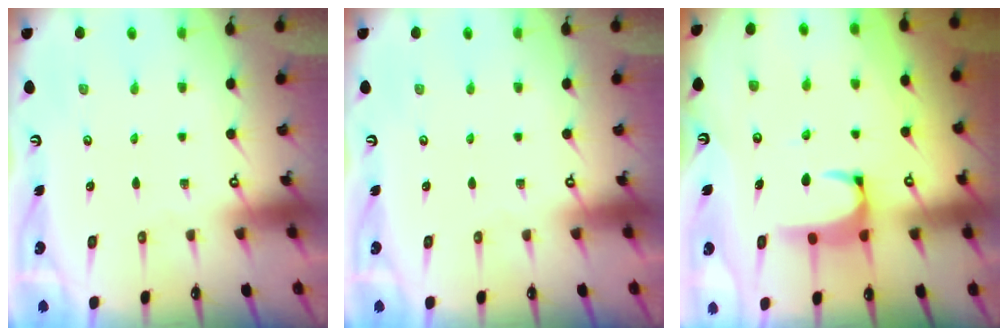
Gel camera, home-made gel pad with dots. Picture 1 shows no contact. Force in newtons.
{"total": 0.0}
{"total": 2.0, "press": 2.0, "slide": 0.3}